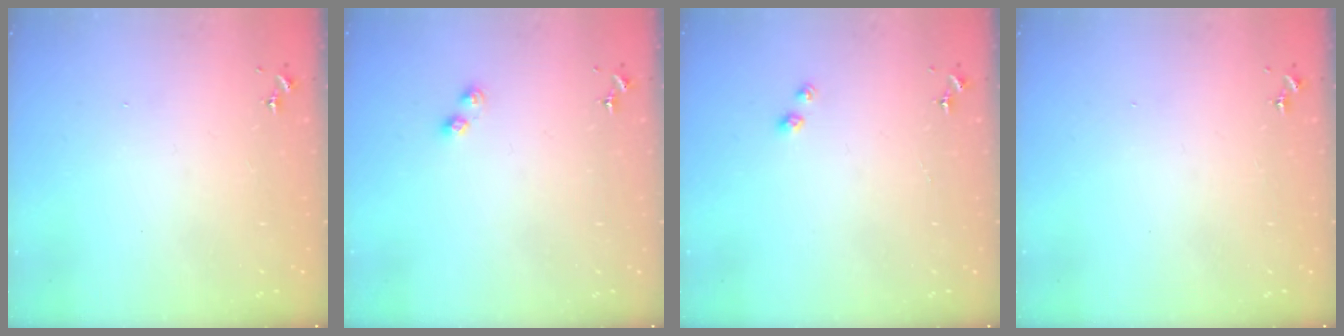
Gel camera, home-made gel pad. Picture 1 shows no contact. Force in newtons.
{"total": 3.7, "press": 3.7, "slide": 0.4}
{"total": 2.3, "press": 2.3, "slide": 0.3}
{"total": 0.0}